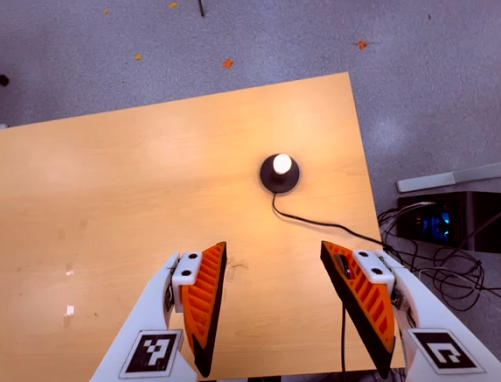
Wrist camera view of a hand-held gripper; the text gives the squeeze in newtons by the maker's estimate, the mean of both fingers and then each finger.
{"total": 0.0}